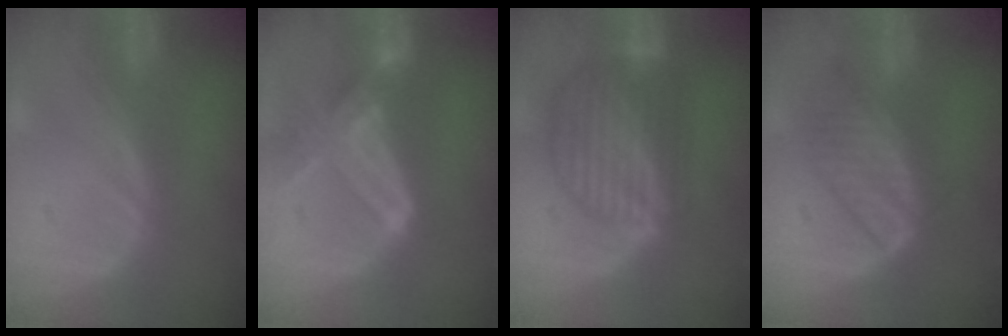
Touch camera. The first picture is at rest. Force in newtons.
{"total": 7.7, "press": 6.8, "slide": 3.5}
{"total": 8.8, "press": 7.8, "slide": 4.2}
{"total": 6.3, "press": 6.2, "slide": 1.5}